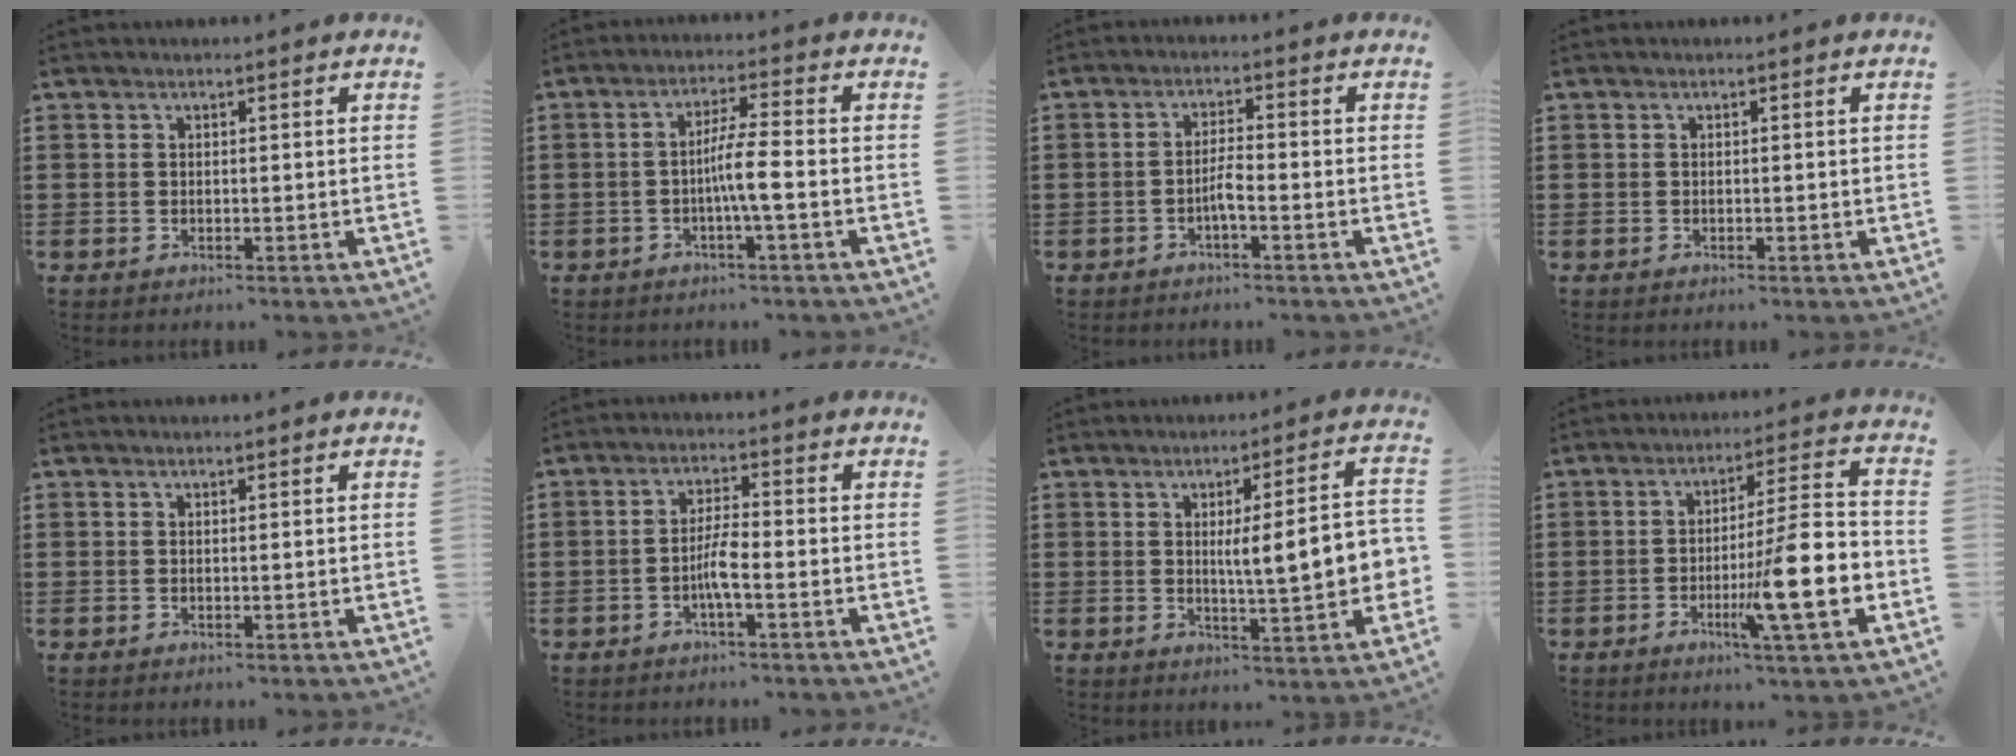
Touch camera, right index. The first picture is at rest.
{"total": 5.3, "force": [-1.3, 0.0, 5.2], "torque": [-0.092, -0.003, -0.028]}
{"total": 2.7, "force": [-1.2, 0.3, 2.4], "torque": [-0.051, 0.000, -0.023]}
{"total": 0.0}
{"total": 0.0}
{"total": 4.1, "force": [-1.3, 0.6, 3.9], "torque": [-0.082, -0.003, -0.028]}
{"total": 9.9, "force": [0.3, 1.6, 9.8], "torque": [-0.150, -0.007, -0.003]}
{"total": 13.4, "force": [-4.6, 1.6, 12.5], "torque": [-0.199, -0.010, -0.080]}